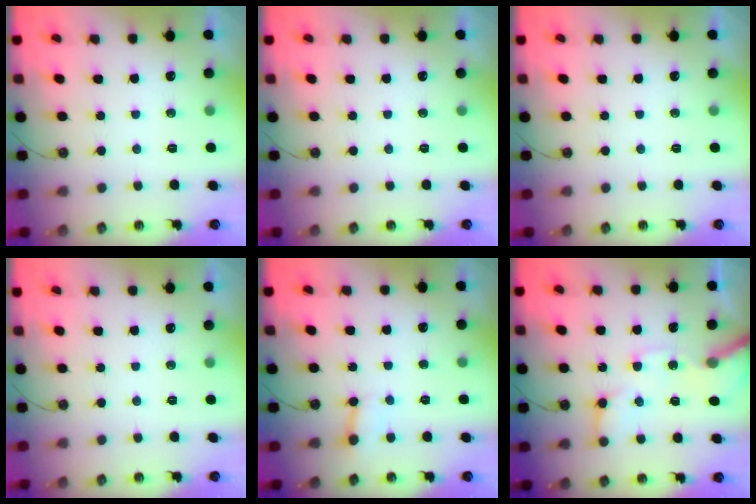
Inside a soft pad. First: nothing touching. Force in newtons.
{"total": 0.0}
{"total": 0.0}
{"total": 0.0}
{"total": 2.4, "press": 2.4, "slide": 0.1}
{"total": 12.5, "press": 12.3, "slide": 2.0}